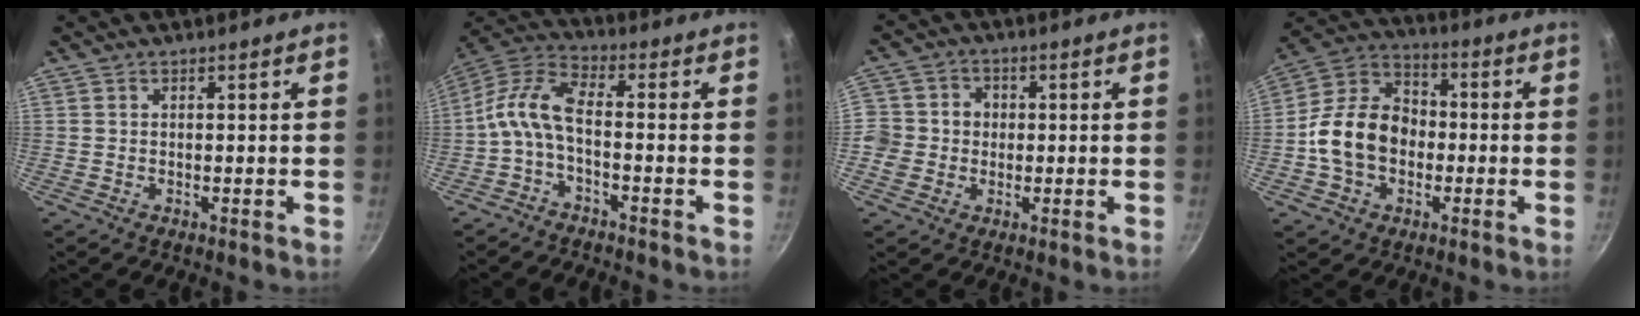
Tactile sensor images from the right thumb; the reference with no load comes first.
{"total": 8.7, "force": [-2.1, 3.7, 7.6], "torque": [-0.166, 0.045, -0.055]}
{"total": 7.8, "force": [-0.4, 7.5, 2.3], "torque": [-0.020, 0.020, -0.007]}
{"total": 14.5, "force": [-2.1, 11.0, 9.2], "torque": [-0.148, 0.039, -0.046]}